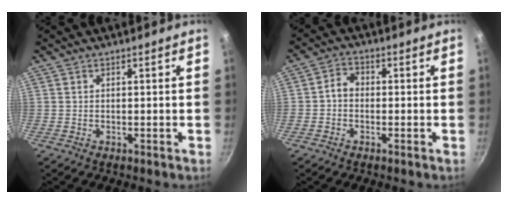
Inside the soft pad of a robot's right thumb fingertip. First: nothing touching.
{"total": 3.0, "force": [-0.6, 2.4, 1.8], "torque": [-0.025, 0.017, -0.021]}